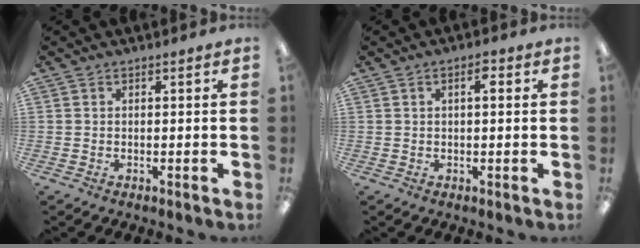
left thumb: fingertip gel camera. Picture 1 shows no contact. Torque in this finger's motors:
{"motor_torque": [-0.19, 0.07, -0.24, 0.00, 0.03]}